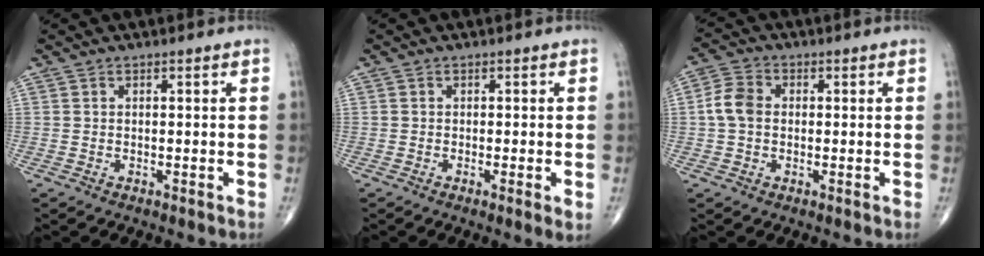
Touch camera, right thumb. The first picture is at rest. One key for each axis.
{"total": 2.4, "fx": -0.5, "fy": 0.3, "fz": 2.3, "tx": -0.038, "ty": -0.010, "tz": -0.008}
{"total": 5.3, "fx": 0.1, "fy": 4.0, "fz": 3.4, "tx": -0.067, "ty": 0.015, "tz": -0.004}